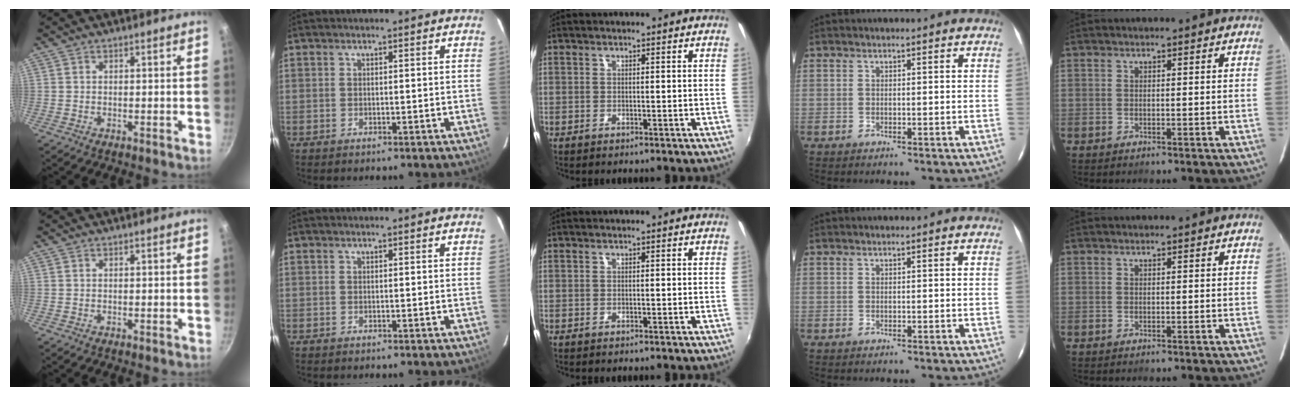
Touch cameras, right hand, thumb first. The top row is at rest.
{}